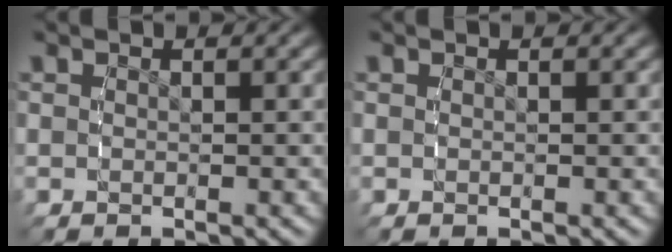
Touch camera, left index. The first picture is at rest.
{"total": 0.0}